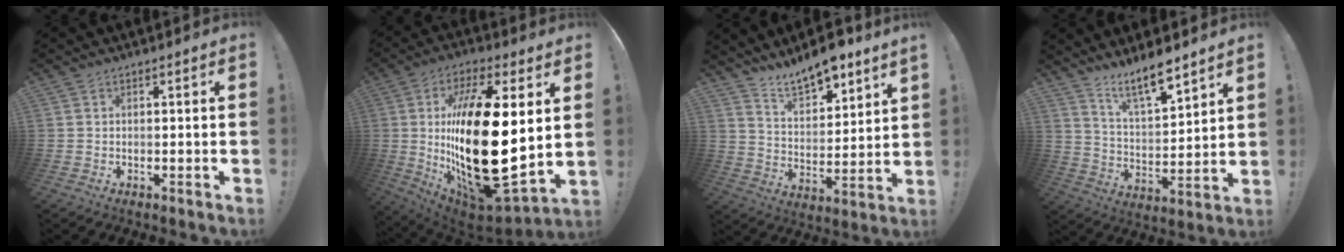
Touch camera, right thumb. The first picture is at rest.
{"total": 33.0, "force": [2.9, 13.2, 30.0], "torque": [-0.551, -0.044, 0.064]}
{"total": 11.2, "force": [10.0, 3.0, 4.1], "torque": [-0.078, -0.074, 0.182]}
{"total": 10.9, "force": [9.1, 2.0, 5.7], "torque": [-0.099, -0.069, 0.159]}